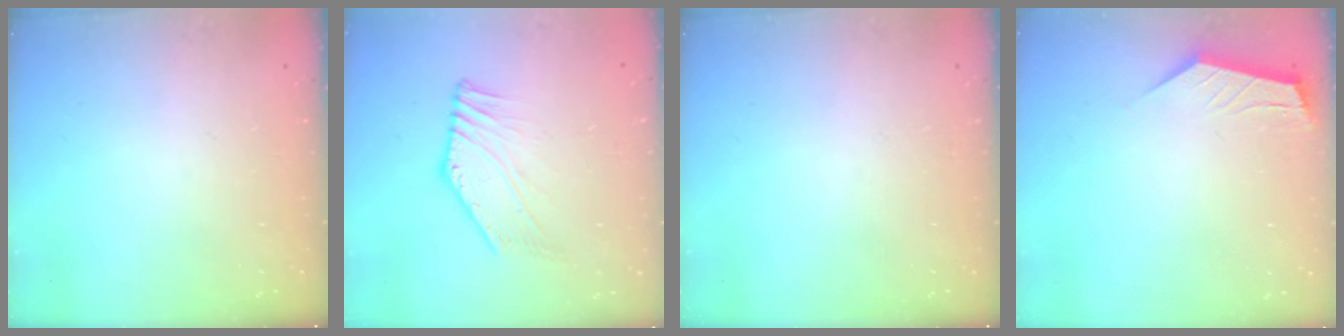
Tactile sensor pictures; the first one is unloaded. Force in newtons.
{"total": 0.6, "press": 0.2, "slide": 0.6}
{"total": 0.0}
{"total": 1.6, "press": 1.6, "slide": 0.2}